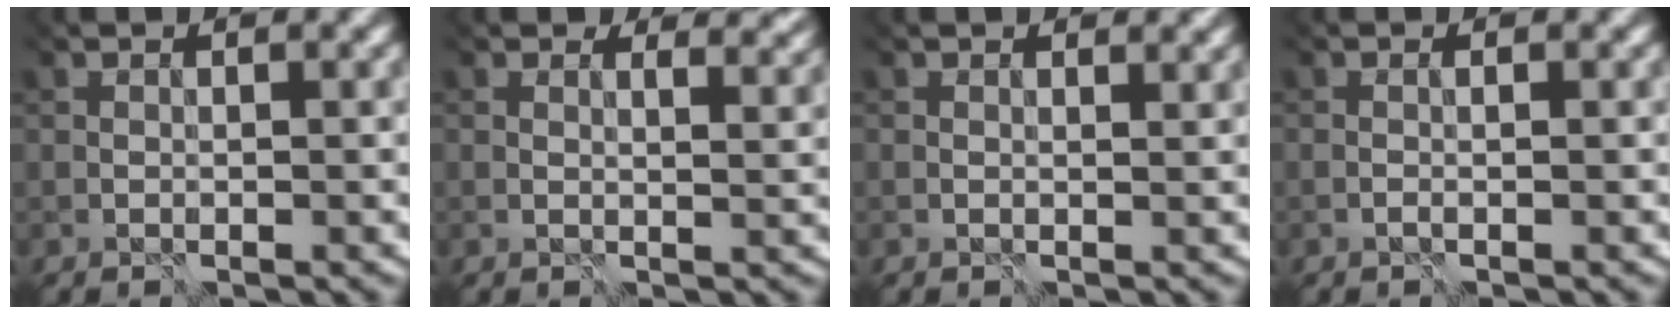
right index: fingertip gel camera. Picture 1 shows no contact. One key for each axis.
{"total": 3.8, "fx": 3.2, "fy": 0.9, "fz": 1.9, "tx": -0.027, "ty": 0.006, "tz": 0.048}
{"total": 1.7, "fx": 1.6, "fy": 0.3, "fz": 0.7, "tx": -0.007, "ty": 0.002, "tz": 0.016}
{"total": 1.1, "fx": -1.0, "fy": -0.3, "fz": 0.3, "tx": 0.007, "ty": 0.007, "tz": -0.020}